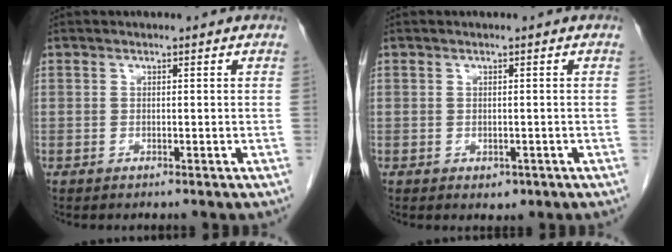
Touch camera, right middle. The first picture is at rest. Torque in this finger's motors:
{"motor_torque": [0.33, -0.11, -0.02, 0.01]}